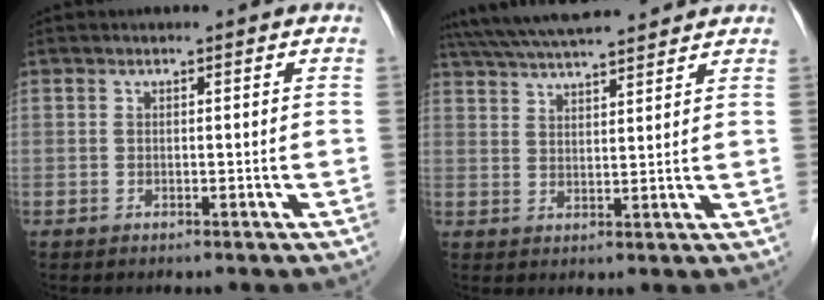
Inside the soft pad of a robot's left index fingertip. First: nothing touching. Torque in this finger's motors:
{"motor_torque": [1.04, -1.10, 0.49, 0.11]}